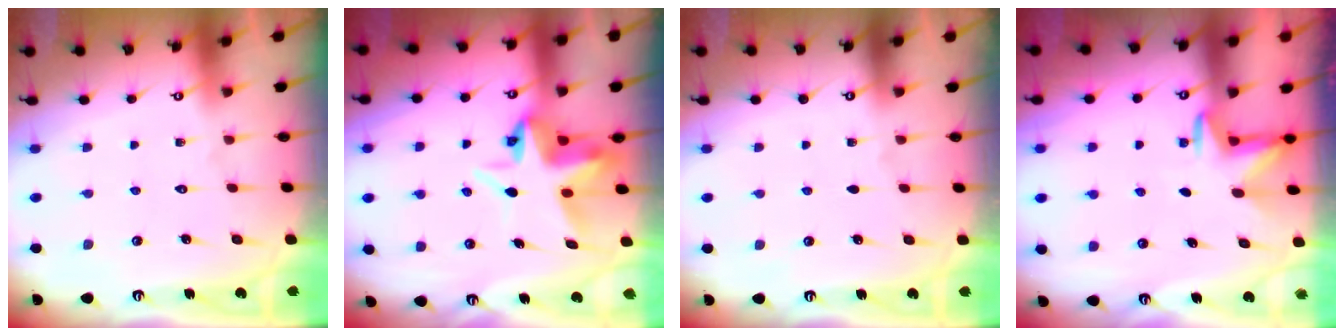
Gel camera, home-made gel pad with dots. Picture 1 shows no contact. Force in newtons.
{"total": 7.3, "press": 7.1, "slide": 1.7}
{"total": 0.0}
{"total": 3.0, "press": 3.0, "slide": 0.4}